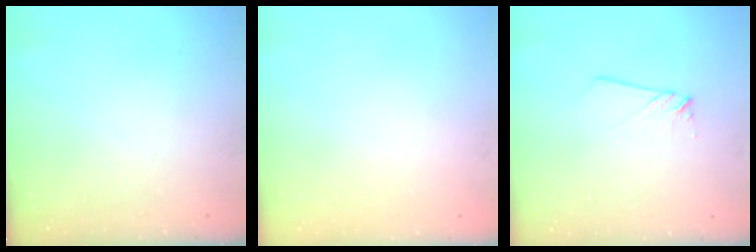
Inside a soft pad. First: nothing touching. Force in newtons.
{"total": 0.0}
{"total": 3.5, "press": 3.5, "slide": 0.4}